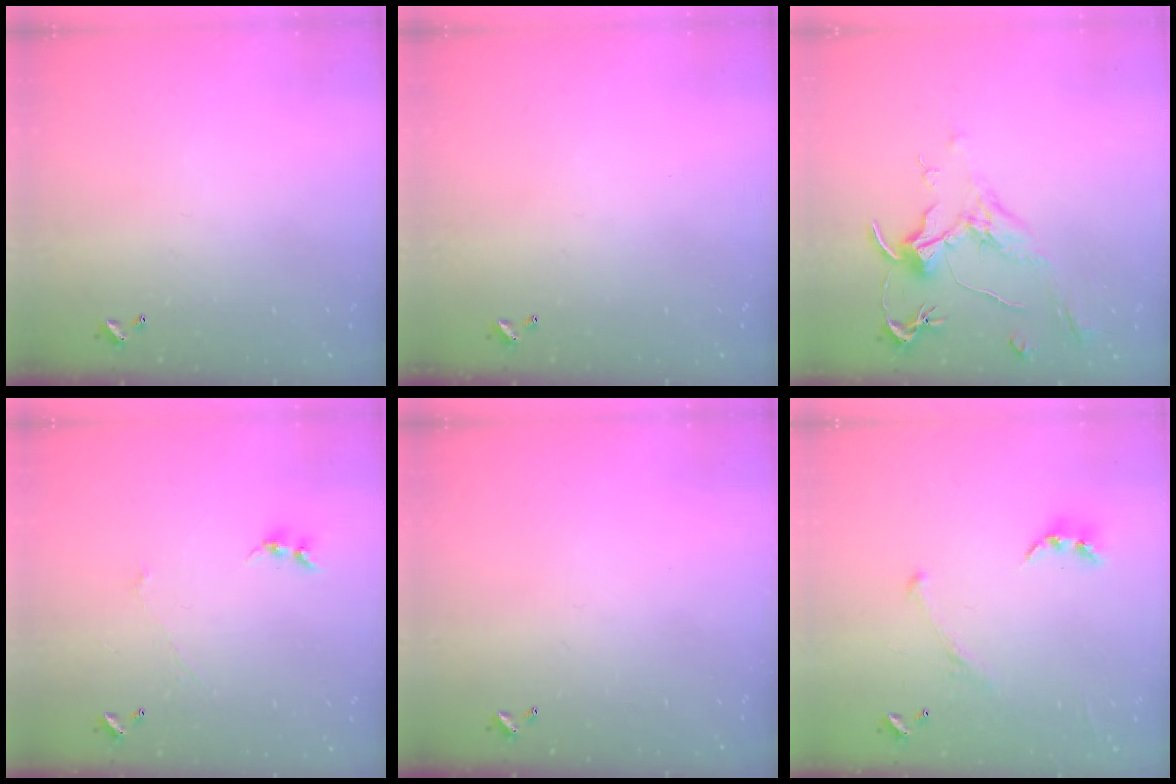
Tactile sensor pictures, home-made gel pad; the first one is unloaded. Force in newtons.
{"total": 0.0}
{"total": 2.1, "press": 2.0, "slide": 0.8}
{"total": 0.0}
{"total": 0.0}
{"total": 2.3, "press": 2.1, "slide": 1.0}